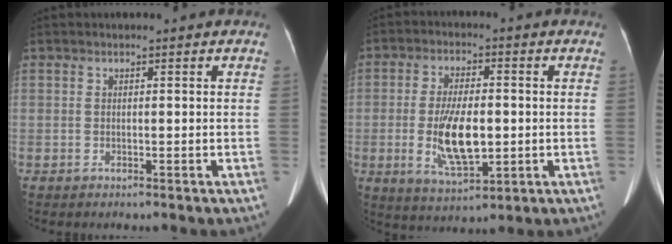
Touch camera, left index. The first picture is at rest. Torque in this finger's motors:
{"motor_torque": [0.54, 0.27, 0.27, 0.10]}